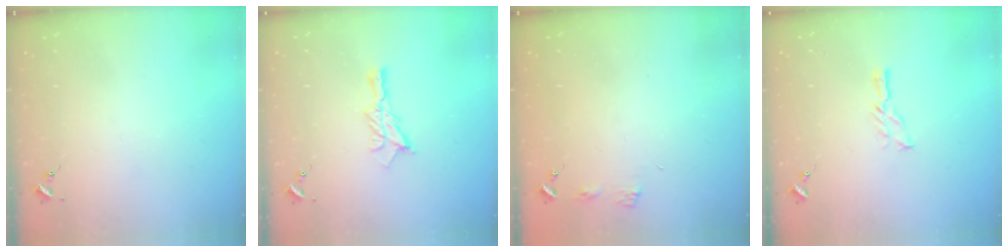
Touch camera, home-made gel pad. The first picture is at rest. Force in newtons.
{"total": 9.5, "press": 9.5, "slide": 0.4}
{"total": 3.9, "press": 3.9, "slide": 0.4}
{"total": 5.7, "press": 5.7, "slide": 0.1}